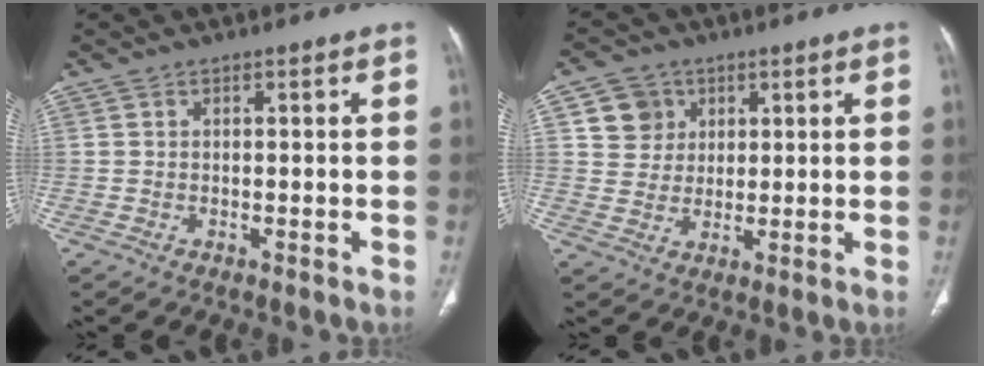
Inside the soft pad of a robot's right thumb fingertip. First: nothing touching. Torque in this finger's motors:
{"motor_torque": [-0.98, 0.76, -0.10, -0.33, -0.09]}